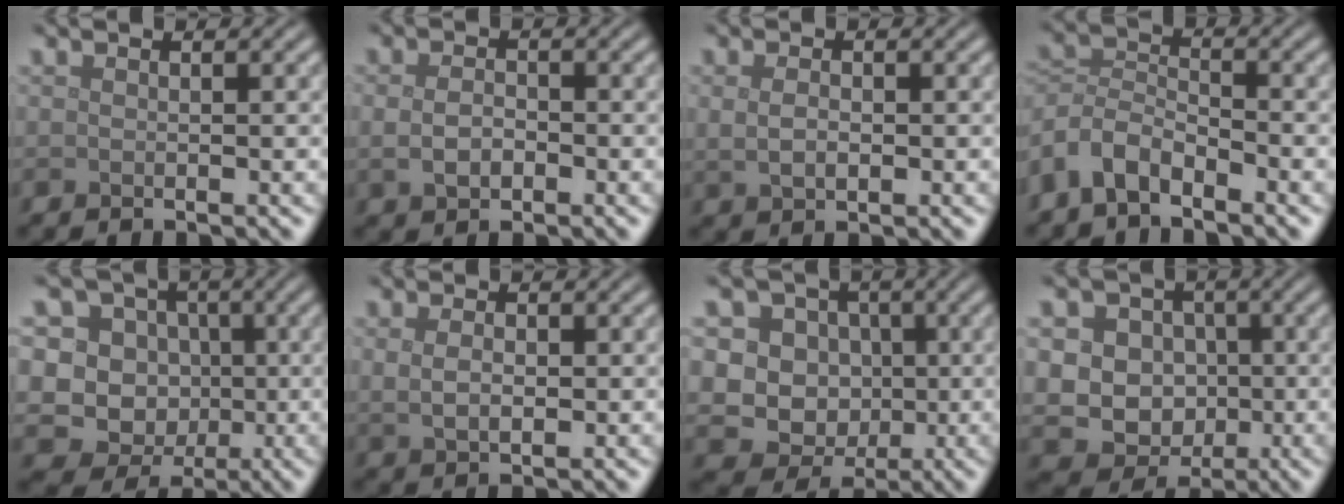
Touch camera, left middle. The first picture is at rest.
{"total": 2.1, "force": [-0.4, 1.3, 1.6], "torque": [-0.035, -0.002, -0.007]}
{"total": 1.8, "force": [0.2, 1.0, 1.4], "torque": [-0.033, -0.003, 0.007]}
{"total": 4.4, "force": [-2.9, 2.3, 2.4], "torque": [-0.049, 0.002, -0.071]}
{"total": 13.6, "force": [0.4, 13.0, 4.0], "torque": [-0.116, 0.025, -0.010]}
{"total": 2.0, "force": [0.4, 1.2, 1.6], "torque": [-0.037, -0.004, 0.011]}
{"total": 12.3, "force": [1.0, 11.5, 4.2], "torque": [-0.101, 0.027, 0.004]}
{"total": 11.8, "force": [0.6, 10.8, 4.5], "torque": [-0.098, 0.025, -0.003]}